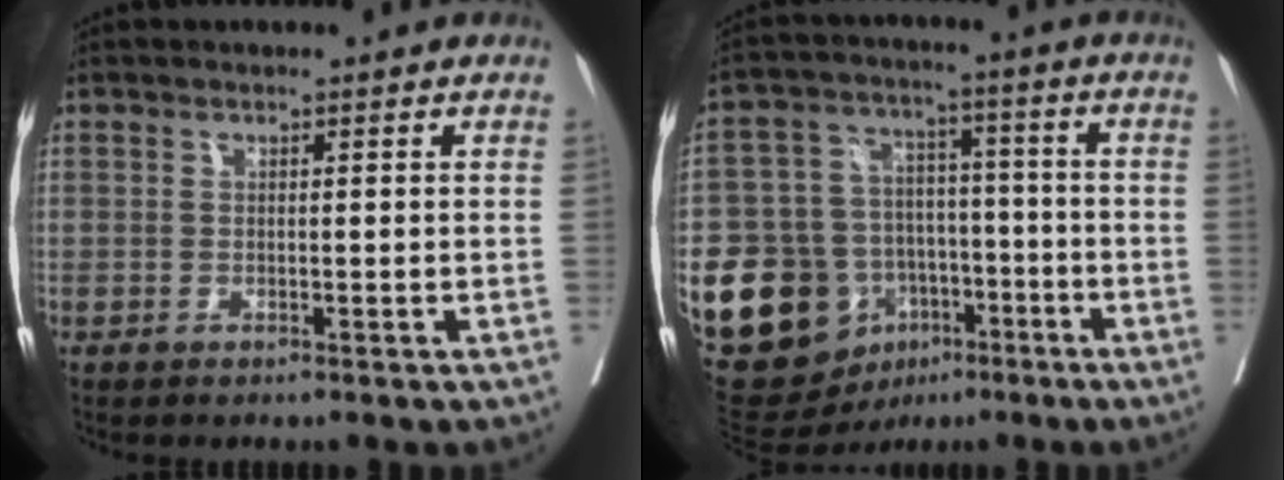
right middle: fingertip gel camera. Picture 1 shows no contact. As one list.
[{"total": 17.9, "force": [-7.7, 13.5, 8.8], "torque": [-0.169, 0.046, -0.117]}]